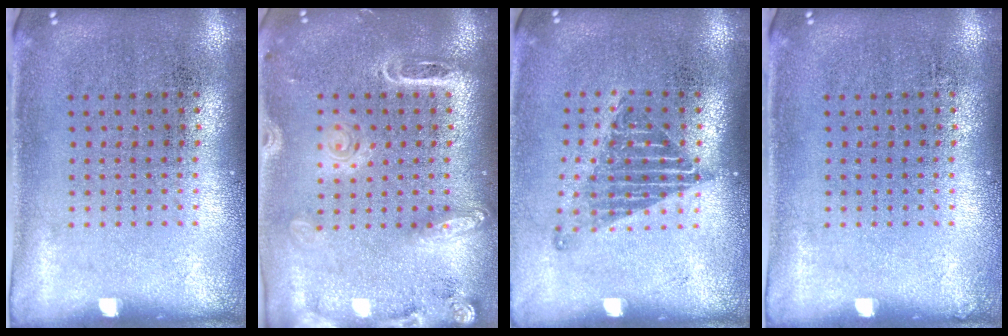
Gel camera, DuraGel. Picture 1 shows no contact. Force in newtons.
{"total": 2.0, "press": 1.8, "slide": 1.1}
{"total": 1.3, "press": 1.0, "slide": 0.8}
{"total": 0.0}